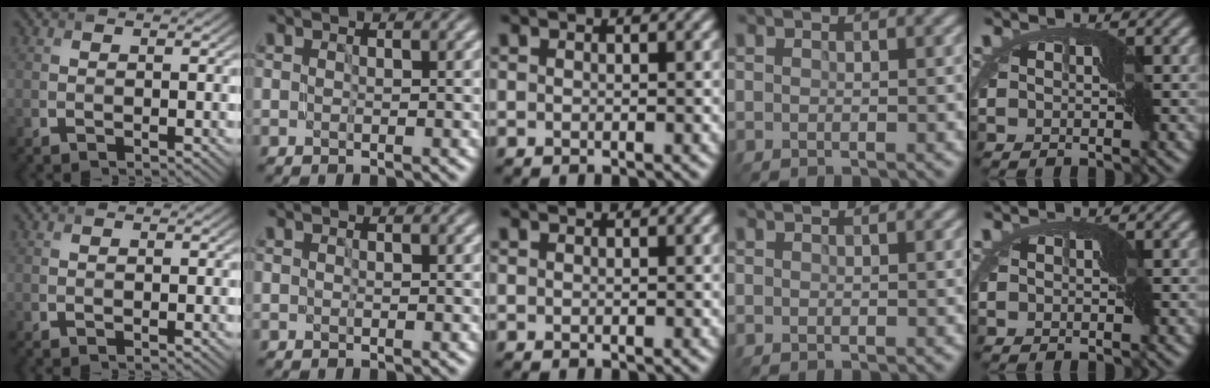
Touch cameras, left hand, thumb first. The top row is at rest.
{"little": {"total": 0.6, "force": [-0.3, 0.4, 0.2], "torque": [0.001, 0.001, -0.004]}}